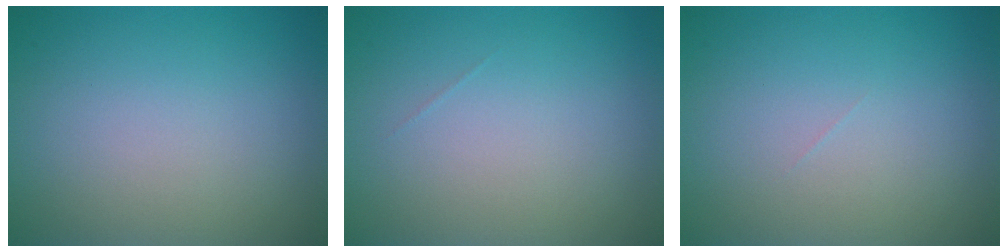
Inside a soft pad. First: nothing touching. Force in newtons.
{"total": 0.0}
{"total": 0.0}